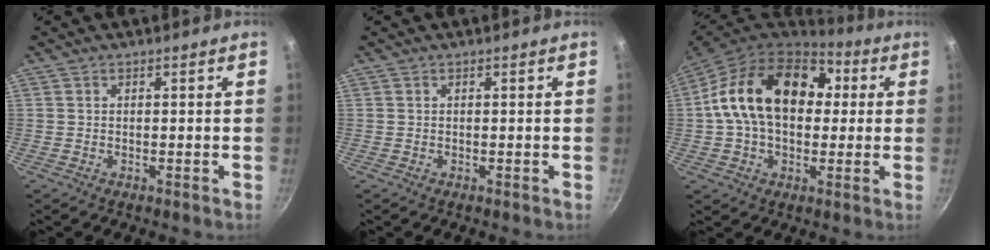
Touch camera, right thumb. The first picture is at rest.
{"total": 0.0}
{"total": 21.0, "force": [3.3, 14.4, 14.9], "torque": [-0.223, 0.033, 0.040]}